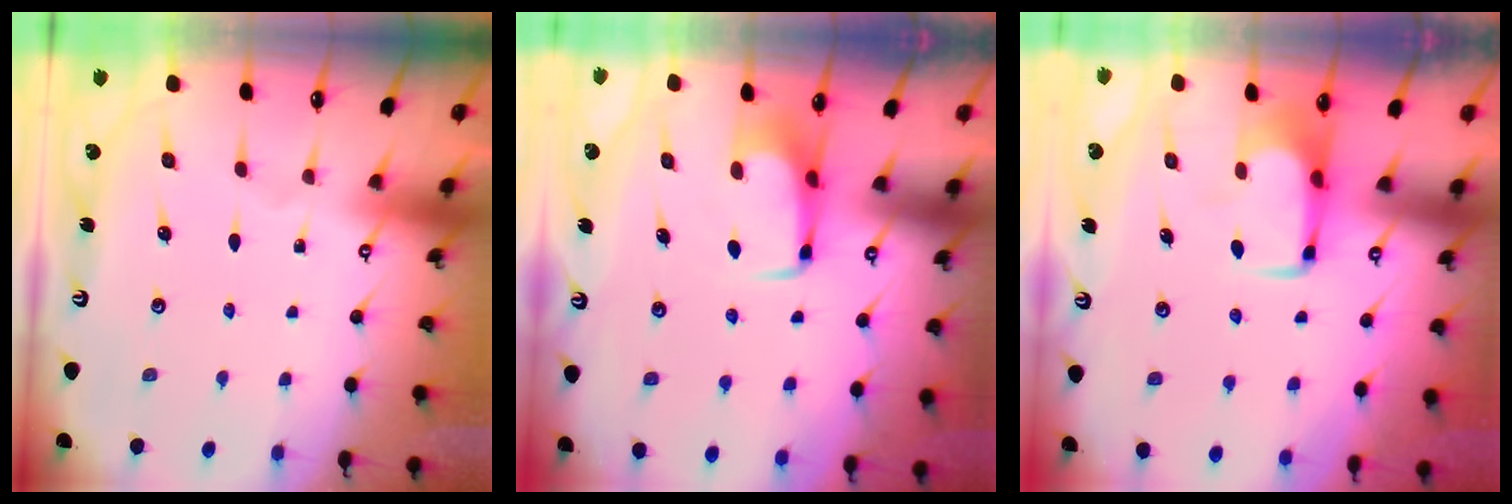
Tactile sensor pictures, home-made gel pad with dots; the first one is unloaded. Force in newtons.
{"total": 3.3, "press": 3.3, "slide": 0.4}
{"total": 1.6, "press": 1.5, "slide": 0.5}